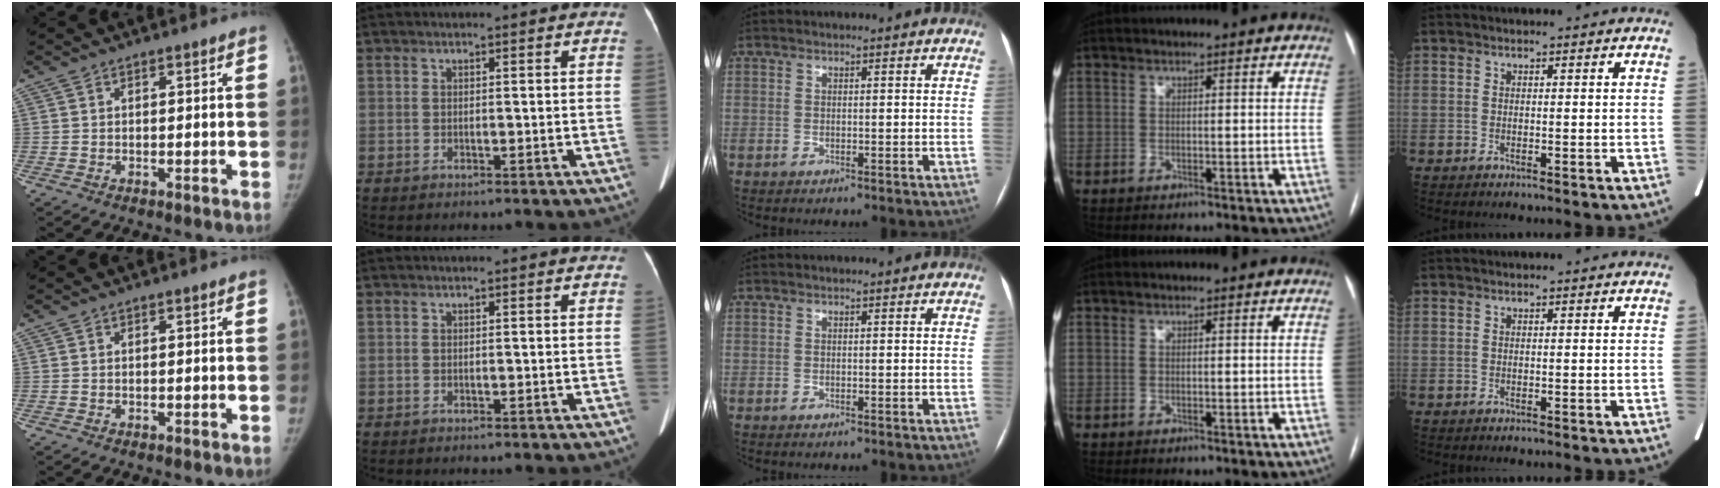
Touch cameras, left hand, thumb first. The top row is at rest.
{}